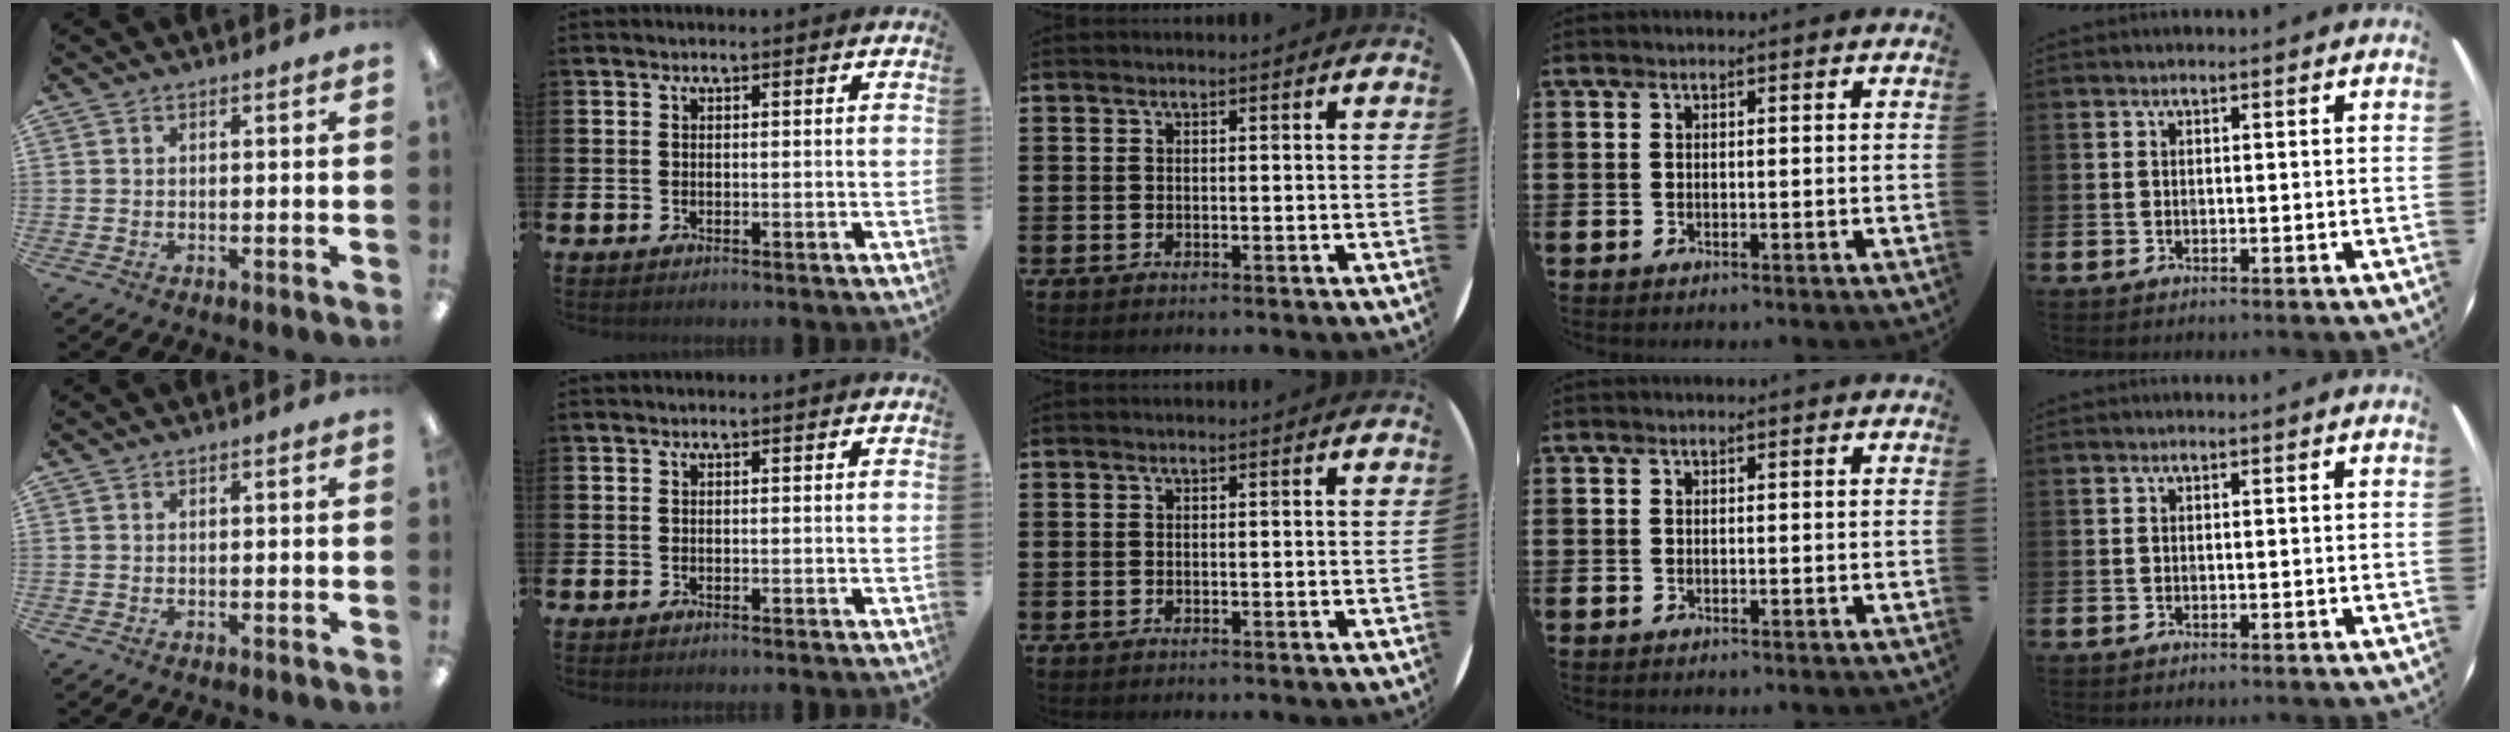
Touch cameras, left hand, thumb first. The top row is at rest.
{}